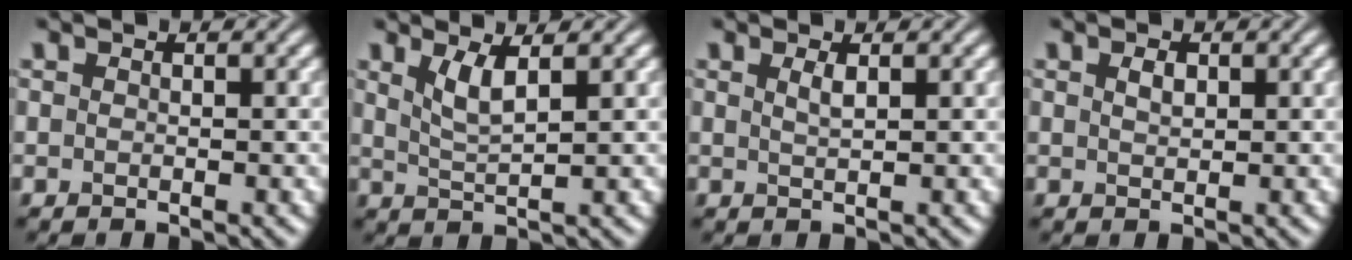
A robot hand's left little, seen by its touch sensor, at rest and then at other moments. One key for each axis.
{"total": 2.6, "fx": 1.3, "fy": 0.6, "fz": 2.2, "tx": -0.045, "ty": -0.006, "tz": 0.030}
{"total": 1.1, "fx": 0.5, "fy": 0.3, "fz": 0.9, "tx": -0.015, "ty": 0.001, "tz": 0.008}
{"total": 1.0, "fx": 0.5, "fy": 0.5, "fz": 0.8, "tx": -0.016, "ty": 0.002, "tz": 0.010}